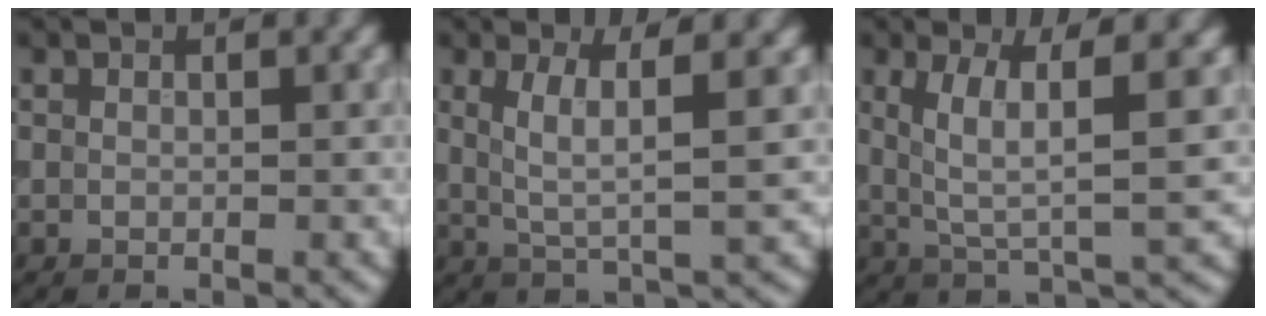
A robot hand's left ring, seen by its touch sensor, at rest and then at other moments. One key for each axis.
{"total": 4.5, "fx": 1.3, "fy": 0.9, "fz": 4.2, "tx": -0.081, "ty": -0.002, "tz": 0.028}
{"total": 5.9, "fx": 1.4, "fy": 1.4, "fz": 5.6, "tx": -0.105, "ty": -0.003, "tz": 0.029}